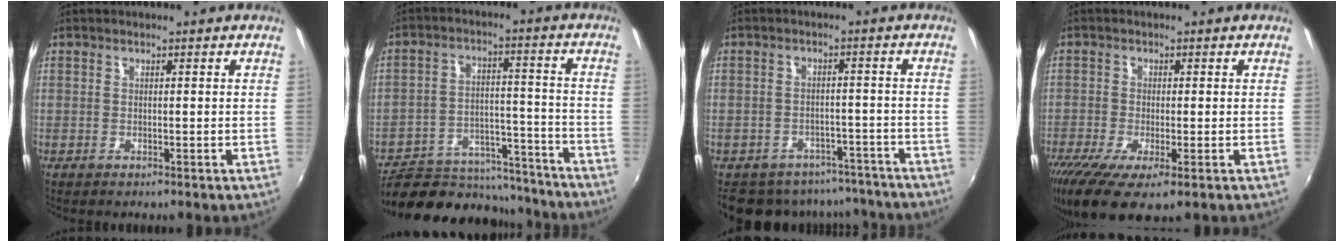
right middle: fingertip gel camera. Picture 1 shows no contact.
{"total": 19.3, "force": [-16.9, 7.7, 5.4], "torque": [-0.108, 0.036, -0.224]}
{"total": 15.7, "force": [-13.4, 7.1, 4.2], "torque": [-0.096, 0.022, -0.165]}
{"total": 9.9, "force": [-5.6, 2.6, 7.8], "torque": [-0.172, -0.048, -0.097]}